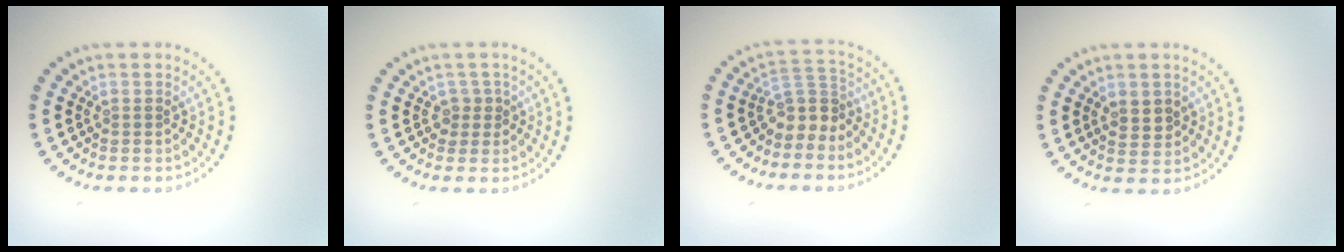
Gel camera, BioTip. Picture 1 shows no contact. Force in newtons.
{"total": 1.4, "press": 1.0, "slide": 1.0}
{"total": 2.9, "press": 2.1, "slide": 2.0}
{"total": 1.6, "press": 1.5, "slide": 0.5}